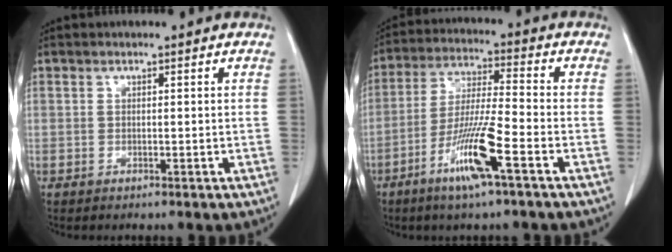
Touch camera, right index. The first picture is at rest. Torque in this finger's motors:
{"motor_torque": [1.09, -0.87, 0.30, 0.11]}